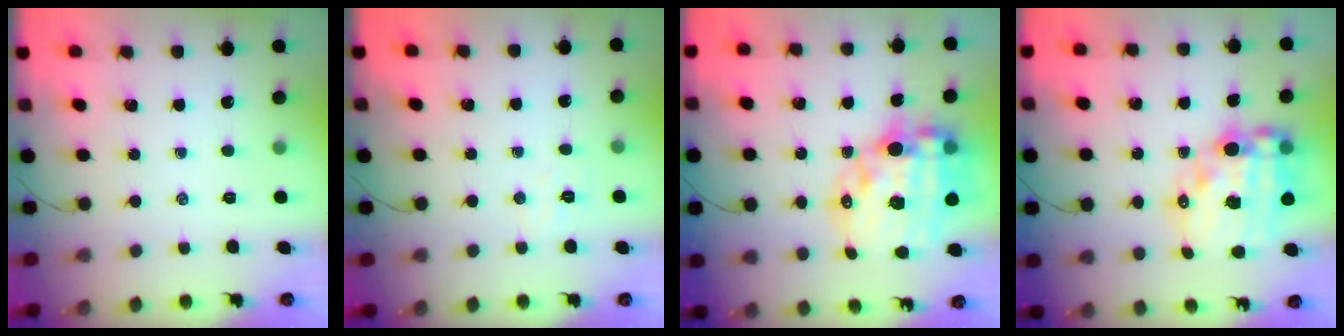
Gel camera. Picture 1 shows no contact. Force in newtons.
{"total": 3.2, "press": 3.1, "slide": 0.8}
{"total": 25.0, "press": 24.4, "slide": 5.6}
{"total": 20.5, "press": 20.1, "slide": 4.4}